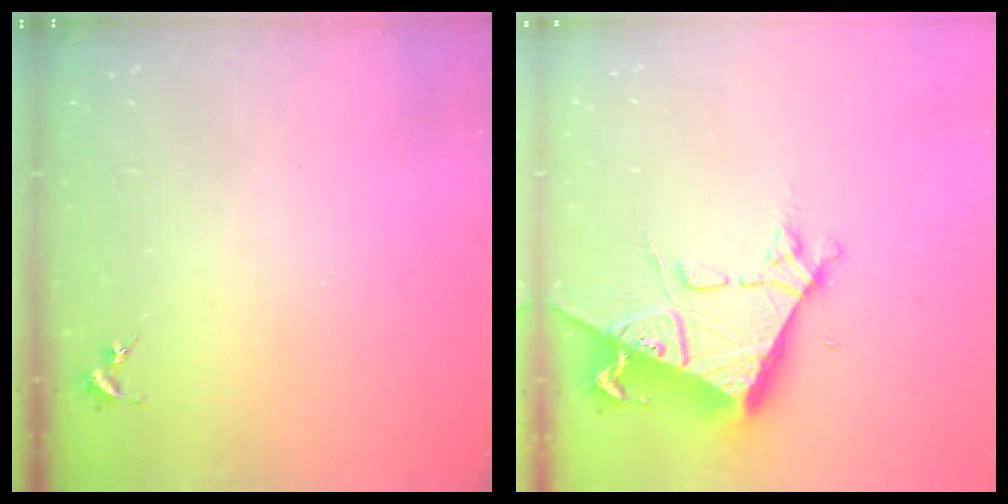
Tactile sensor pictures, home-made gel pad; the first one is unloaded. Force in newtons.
{"total": 8.5, "press": 8.4, "slide": 0.9}